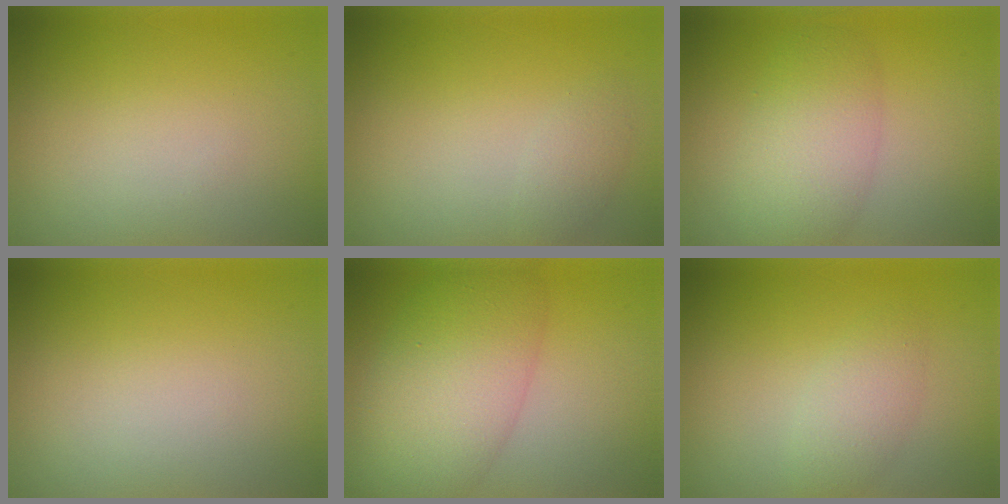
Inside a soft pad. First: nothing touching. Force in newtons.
{"total": 1.2, "press": 1.2, "slide": 0.1}
{"total": 4.5, "press": 4.5, "slide": 0.3}
{"total": 0.0}
{"total": 7.6, "press": 7.6, "slide": 0.3}
{"total": 2.1, "press": 2.1, "slide": 0.2}